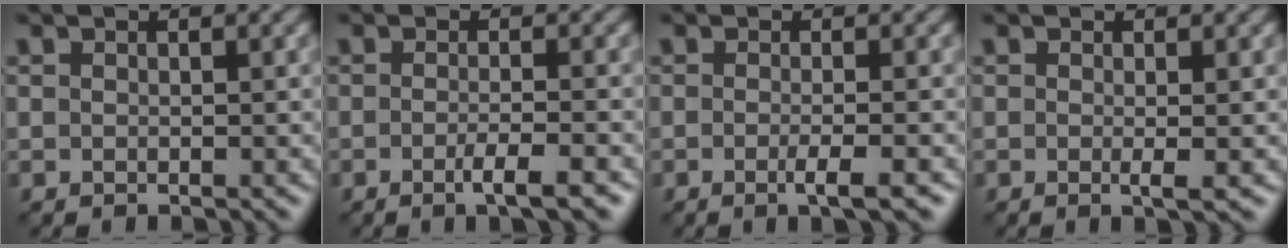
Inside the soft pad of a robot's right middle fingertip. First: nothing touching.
{"total": 3.1, "force": [-1.4, 0.6, 2.7], "torque": [-0.037, 0.000, -0.029]}
{"total": 2.7, "force": [-0.9, 0.6, 2.4], "torque": [-0.030, -0.001, -0.020]}
{"total": 1.4, "force": [-0.1, 0.2, 1.4], "torque": [-0.022, -0.005, -0.005]}